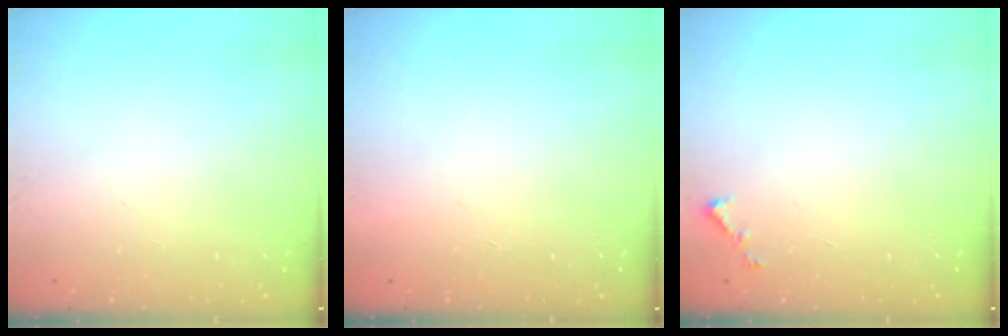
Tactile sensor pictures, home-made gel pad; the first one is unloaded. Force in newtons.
{"total": 1.5, "press": 1.5, "slide": 0.1}
{"total": 3.3, "press": 3.3, "slide": 0.3}